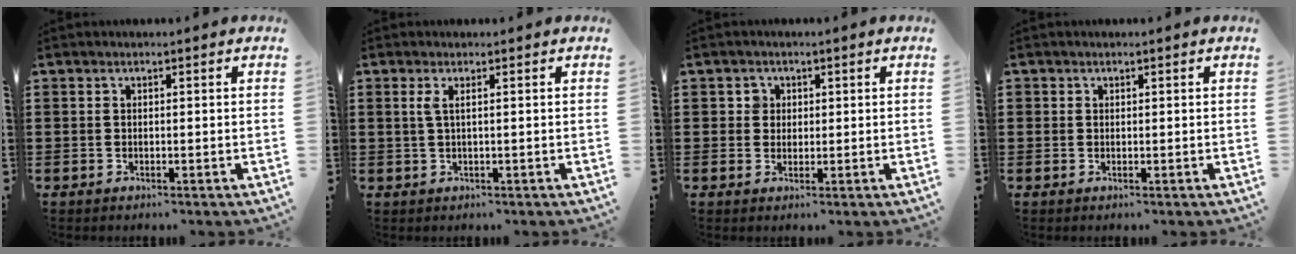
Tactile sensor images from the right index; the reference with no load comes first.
{"total": 1.5, "force": [0.3, 0.0, 1.4], "torque": [-0.030, -0.004, 0.006]}
{"total": 2.1, "force": [0.5, 2.0, 0.5], "torque": [-0.018, 0.010, 0.007]}
{"total": 0.6, "force": [0.2, 0.5, 0.0], "torque": [-0.002, 0.002, 0.003]}